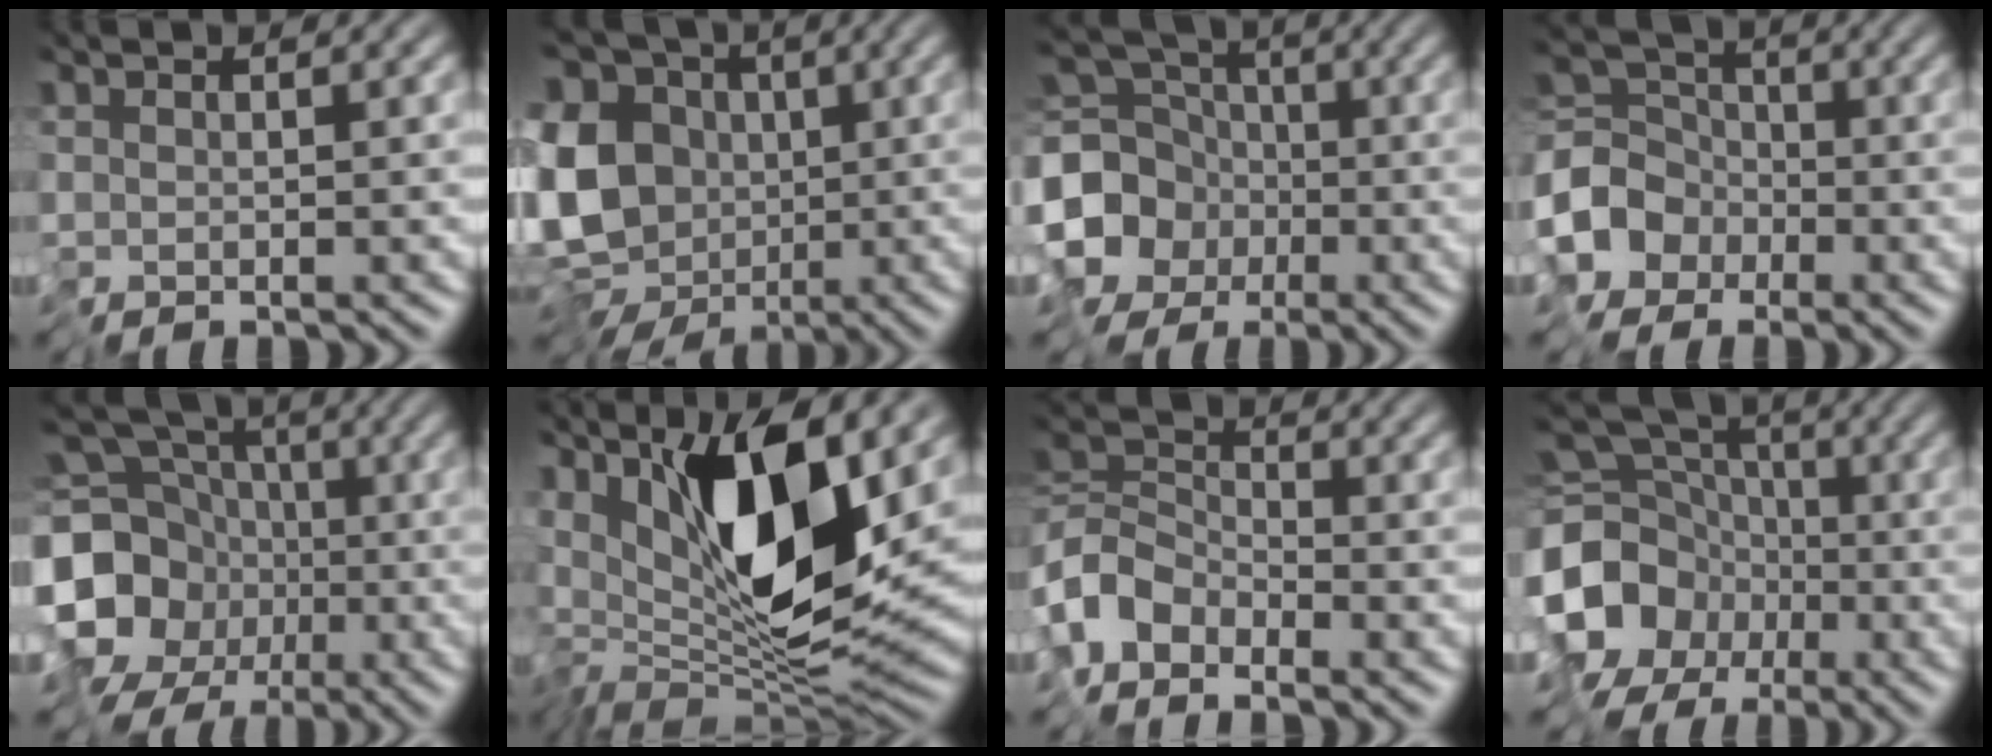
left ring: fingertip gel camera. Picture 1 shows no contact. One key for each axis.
{"total": 15.2, "fx": -1.4, "fy": 12.5, "fz": 8.5, "tx": -0.176, "ty": -0.016, "tz": -0.044}
{"total": 10.9, "fx": -3.7, "fy": 9.3, "fz": 4.2, "tx": -0.097, "ty": -0.022, "tz": -0.092}
{"total": 4.7, "fx": -2.5, "fy": 3.8, "fz": 1.3, "tx": -0.023, "ty": 0.011, "tz": -0.065}
{"total": 14.8, "fx": -2.9, "fy": 12.9, "fz": 6.8, "tx": -0.139, "ty": 0.006, "tz": -0.090}
{"total": 12.3, "fx": 2.5, "fy": 4.3, "fz": 11.3, "tx": -0.192, "ty": -0.002, "tz": 0.034}
{"total": 4.2, "fx": -3.1, "fy": 2.3, "fz": 1.6, "tx": -0.033, "ty": 0.007, "tz": -0.083}
{"total": 14.7, "fx": -5.2, "fy": 12.4, "fz": 6.1, "tx": -0.143, "ty": -0.002, "tz": -0.116}